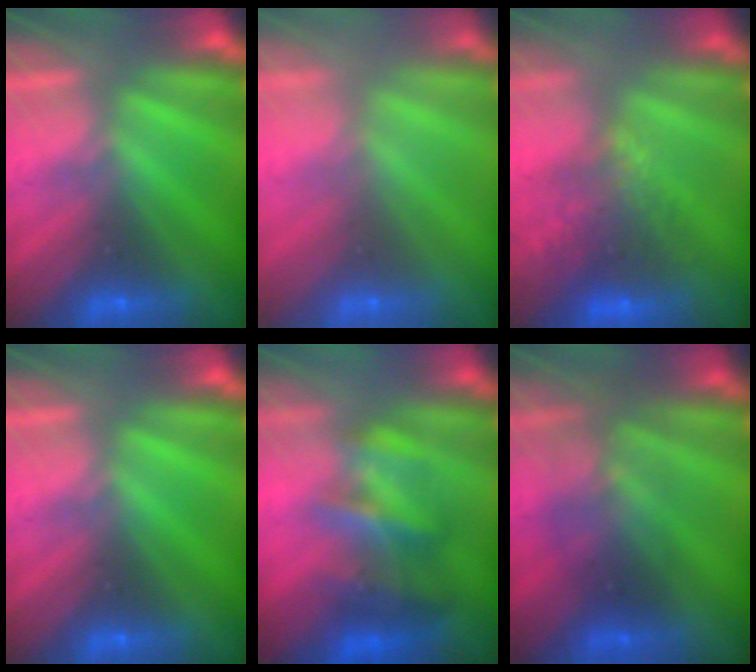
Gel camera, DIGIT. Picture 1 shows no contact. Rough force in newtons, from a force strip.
{"total": 6.1}
{"total": 7.7}
{"total": 0.0}
{"total": 4.7}
{"total": 2.2}